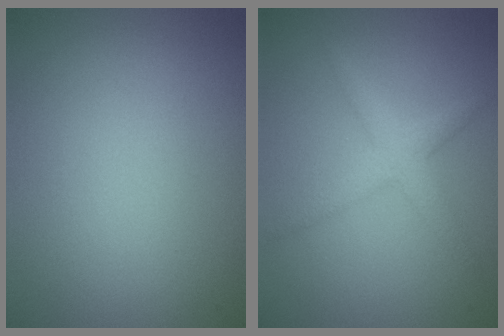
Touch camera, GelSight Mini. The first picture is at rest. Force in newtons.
{"total": 2.4, "press": 2.4, "slide": 0.1}